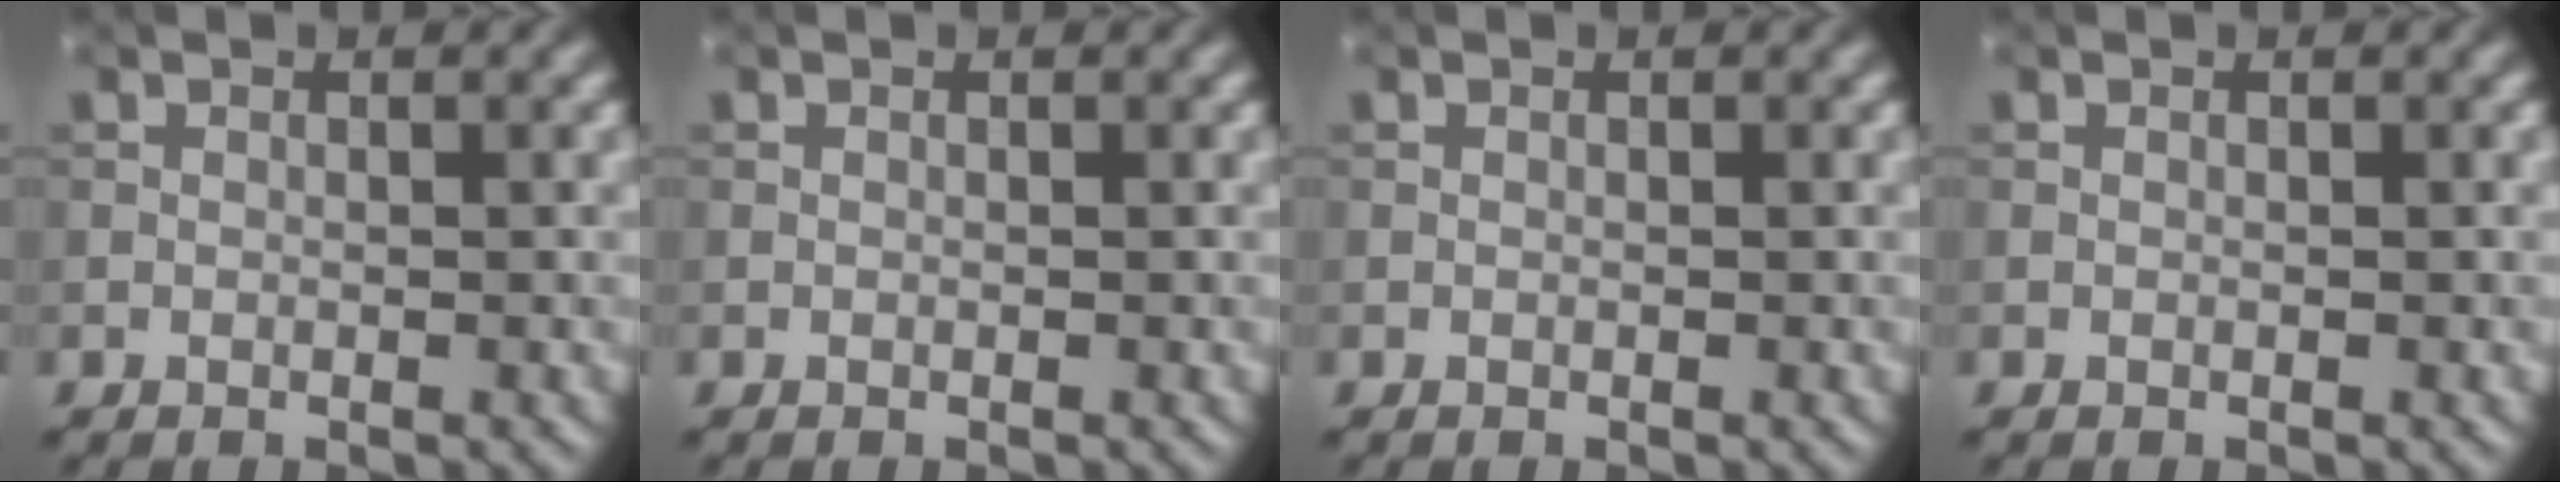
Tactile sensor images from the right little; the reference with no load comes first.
{"total": 0.0}
{"total": 0.0}
{"total": 0.0}